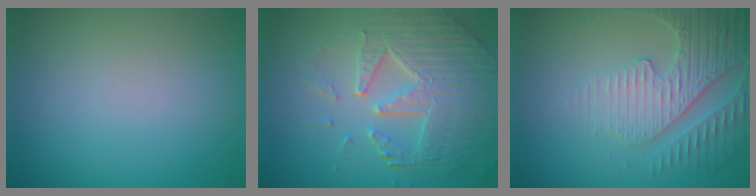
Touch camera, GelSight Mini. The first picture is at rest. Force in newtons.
{"total": 7.7, "press": 5.5, "slide": 5.3}
{"total": 4.3, "press": 4.3, "slide": 0.4}